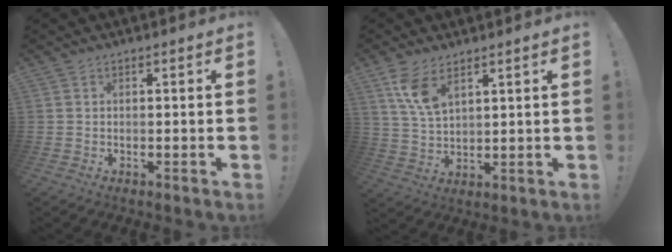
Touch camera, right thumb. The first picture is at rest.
{"total": 8.1, "force": [5.1, 3.6, 5.2], "torque": [-0.104, -0.023, 0.093]}